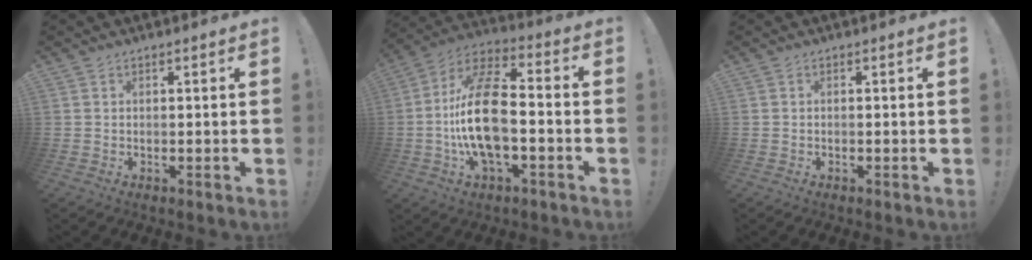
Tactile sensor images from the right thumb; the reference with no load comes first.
{"total": 18.6, "force": [-3.1, 9.0, 16.0], "torque": [-0.313, 0.017, -0.055]}
{"total": 0.0}